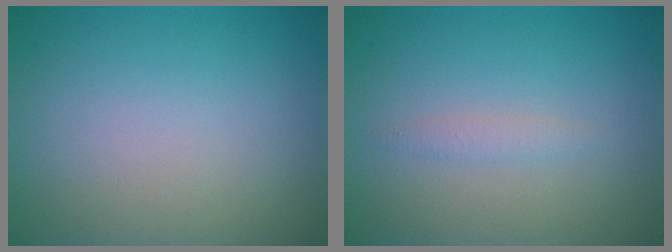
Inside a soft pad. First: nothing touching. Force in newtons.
{"total": 1.0, "press": 1.0, "slide": 0.0}